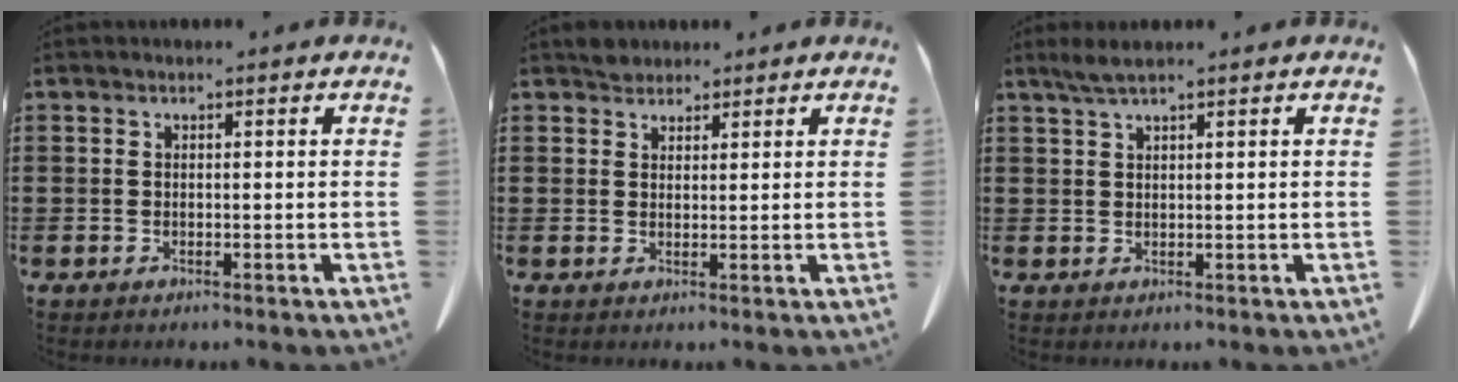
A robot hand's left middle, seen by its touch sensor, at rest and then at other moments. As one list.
[{"total": 2.3, "force": [2.1, 1.0, 0.2], "torque": [-0.001, 0.001, 0.040]}, {"total": 2.2, "force": [1.7, 0.1, 1.4], "torque": [-0.031, 0.001, 0.031]}]